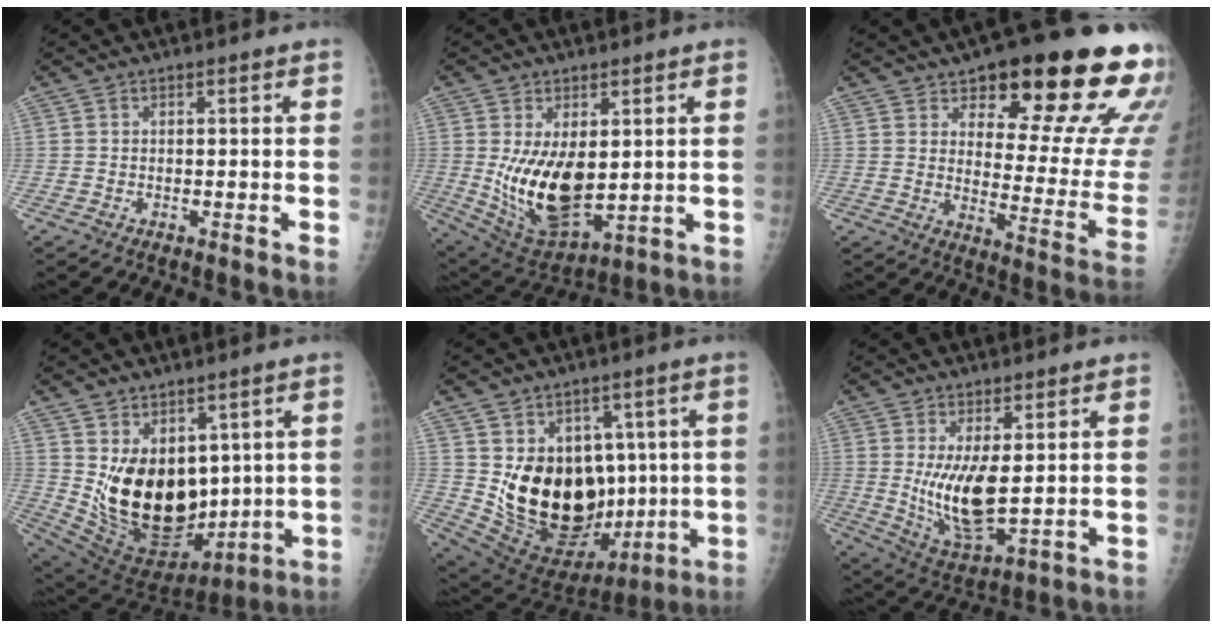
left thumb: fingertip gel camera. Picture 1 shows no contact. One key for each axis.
{"total": 14.3, "fx": 0.7, "fy": 7.8, "fz": 12.0, "tx": -0.193, "ty": -0.025, "tz": 0.039}
{"total": 23.1, "fx": 13.9, "fy": 7.3, "fz": 16.9, "tx": -0.177, "ty": -0.073, "tz": 0.186}
{"total": 17.9, "fx": 2.9, "fy": 12.0, "fz": 13.0, "tx": -0.175, "ty": -0.047, "tz": 0.090}
{"total": 21.8, "fx": 0.7, "fy": 14.6, "fz": 16.2, "tx": -0.224, "ty": -0.027, "tz": 0.051}
{"total": 10.8, "fx": 1.0, "fy": 4.4, "fz": 9.8, "tx": -0.172, "ty": -0.030, "tz": 0.036}